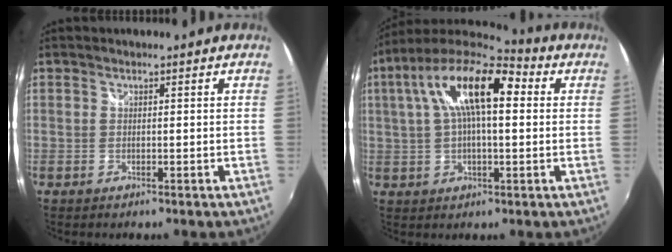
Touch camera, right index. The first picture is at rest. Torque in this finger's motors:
{"motor_torque": [0.65, 0.07, 0.80, 0.21]}